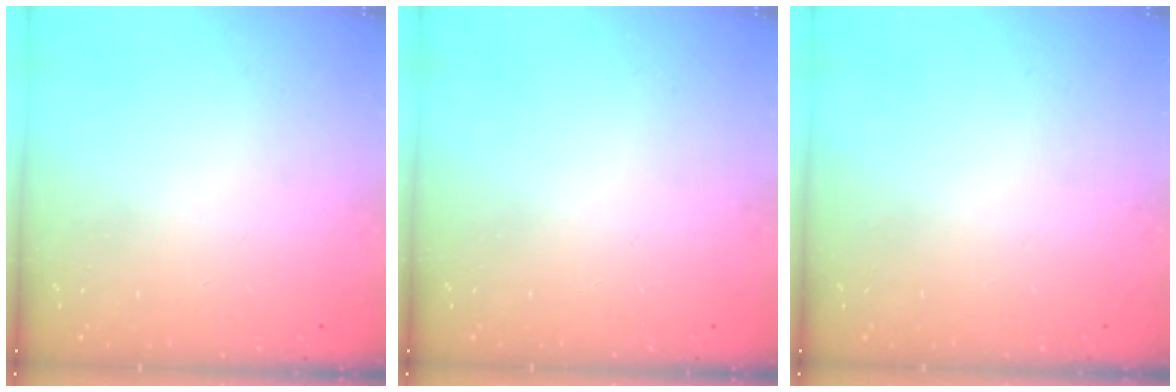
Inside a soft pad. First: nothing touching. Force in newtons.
{"total": 0.0}
{"total": 0.0}